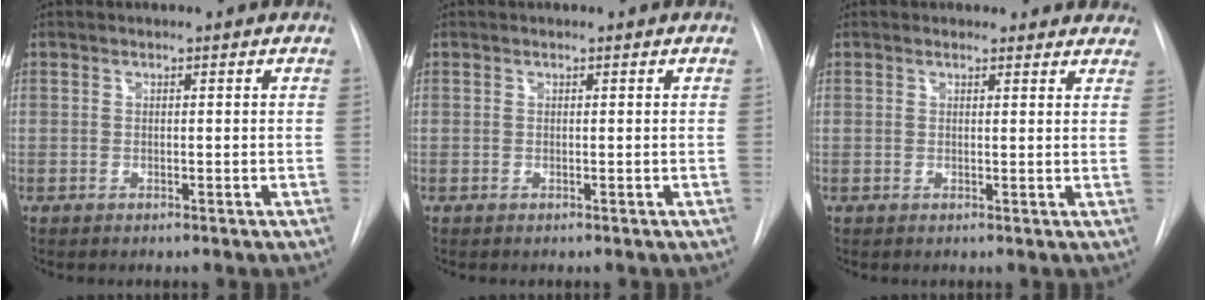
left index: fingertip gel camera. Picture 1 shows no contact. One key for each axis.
{"total": 0.0}
{"total": 5.9, "fx": 5.4, "fy": 2.2, "fz": 0.5, "tx": 0.025, "ty": -0.007, "tz": 0.034}